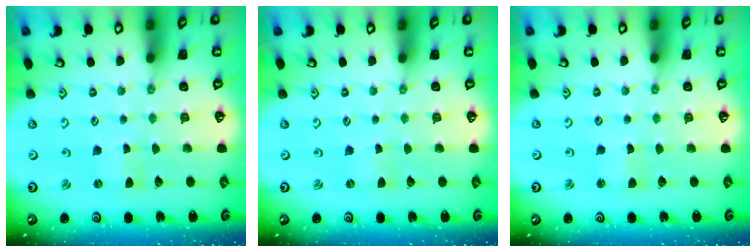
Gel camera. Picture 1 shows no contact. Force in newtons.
{"total": 0.0}
{"total": 1.2, "press": 1.1, "slide": 0.3}